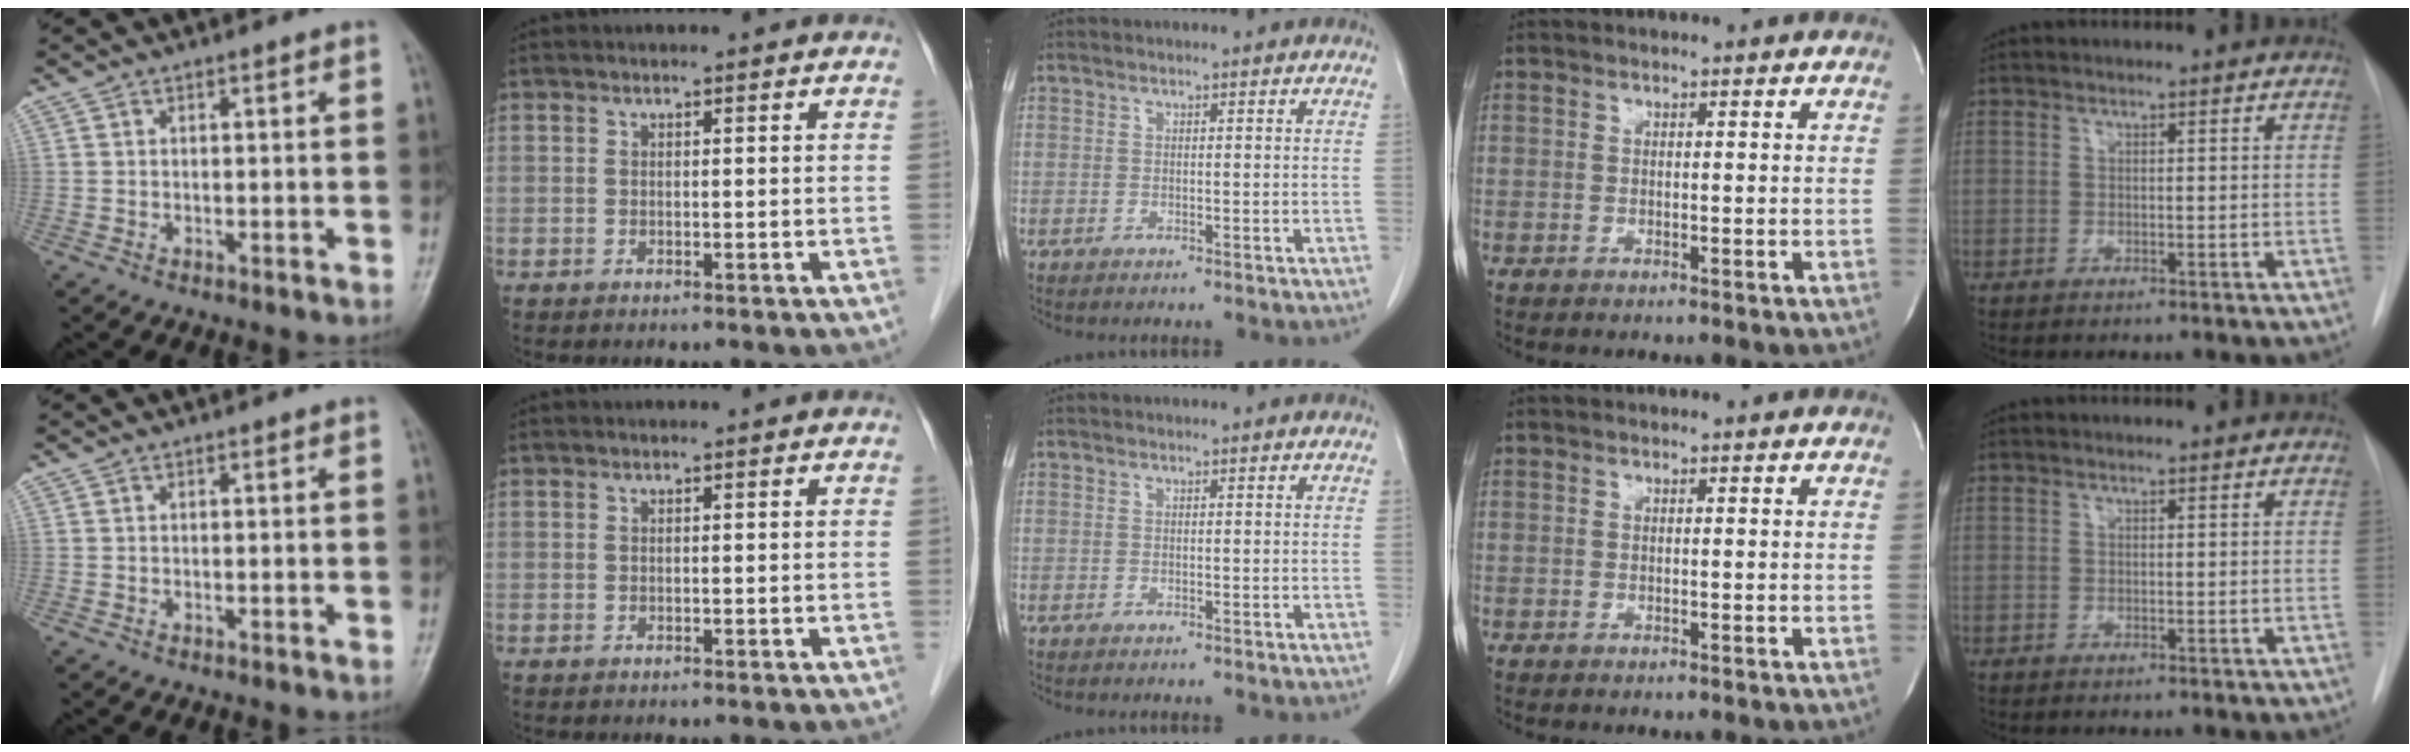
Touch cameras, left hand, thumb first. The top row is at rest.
{}